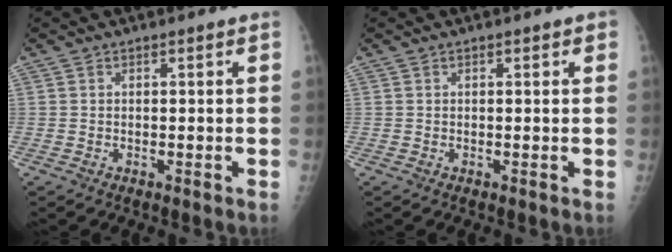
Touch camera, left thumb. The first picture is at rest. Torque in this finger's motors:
{"motor_torque": [-0.13, 0.01, -0.12, -0.11, 0.02]}